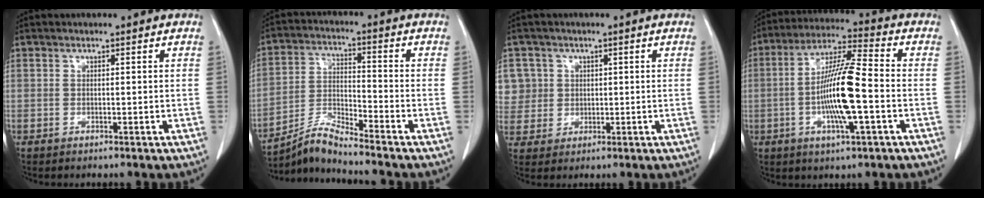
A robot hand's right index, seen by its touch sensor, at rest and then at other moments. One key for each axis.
{"total": 6.9, "fx": -6.5, "fy": -1.4, "fz": 1.9, "tx": -0.049, "ty": -0.009, "tz": -0.125}
{"total": 7.5, "fx": 2.2, "fy": 7.1, "fz": 0.4, "tx": -0.011, "ty": 0.023, "tz": 0.061}
{"total": 13.0, "fx": -2.4, "fy": 1.1, "fz": 12.7, "tx": -0.240, "ty": 0.000, "tz": -0.049}